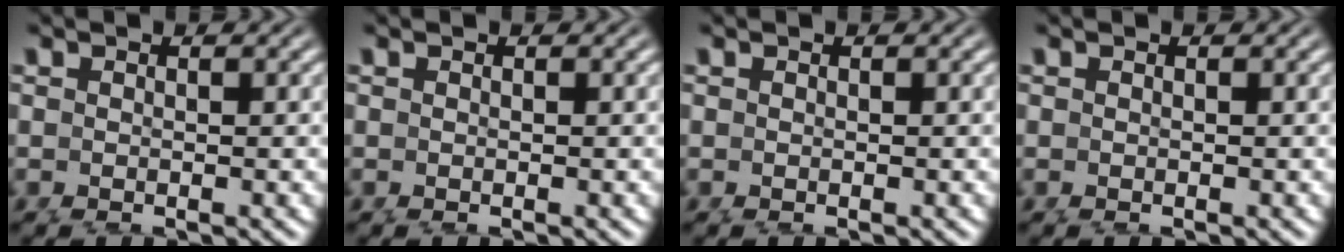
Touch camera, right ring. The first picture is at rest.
{"total": 0.0}
{"total": 0.0}
{"total": 0.0}